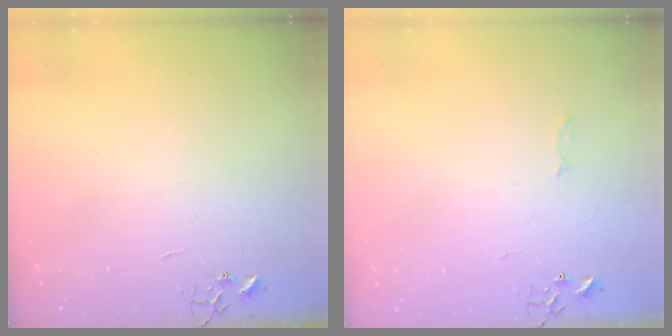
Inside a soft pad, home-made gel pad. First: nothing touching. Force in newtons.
{"total": 3.3, "press": 3.3, "slide": 0.5}